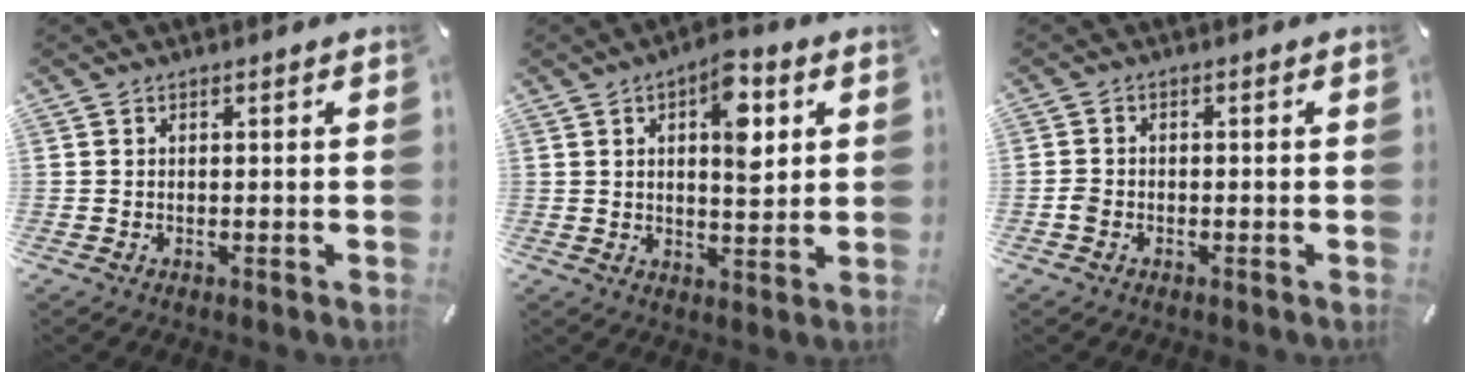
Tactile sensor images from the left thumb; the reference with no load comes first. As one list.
[{"total": 9.8, "force": [3.4, 4.7, 7.9], "torque": [-0.092, -0.017, 0.050]}, {"total": 1.8, "force": [-0.8, 1.4, 0.8], "torque": [-0.013, 0.007, -0.017]}]